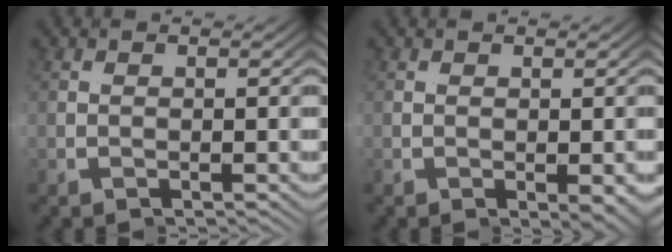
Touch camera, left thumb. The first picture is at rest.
{"total": 1.2, "force": [0.1, -0.4, 1.1], "torque": [-0.015, 0.007, -0.003]}